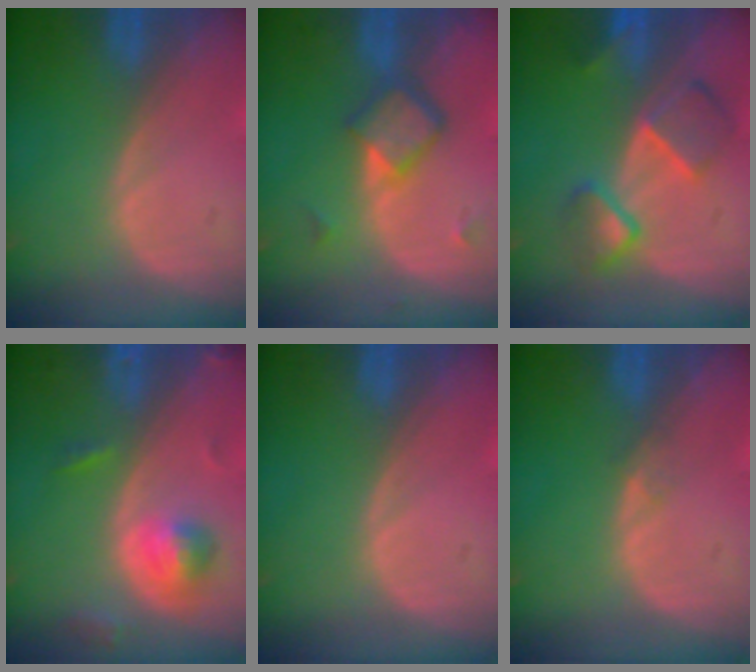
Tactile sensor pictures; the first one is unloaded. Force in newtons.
{"total": 5.8, "press": 5.1, "slide": 2.7}
{"total": 6.8, "press": 6.6, "slide": 1.2}
{"total": 5.5, "press": 4.9, "slide": 2.3}
{"total": 0.0}
{"total": 0.8, "press": 0.8, "slide": 0.0}